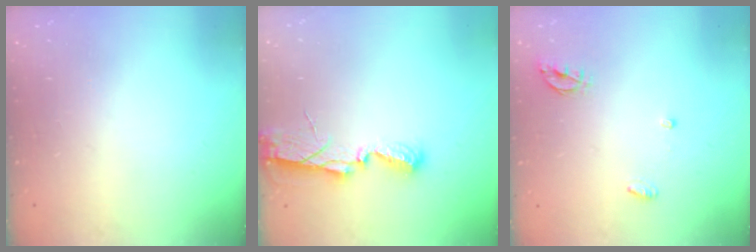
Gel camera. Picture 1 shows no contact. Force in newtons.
{"total": 6.3, "press": 6.2, "slide": 0.4}
{"total": 5.1, "press": 5.1, "slide": 0.6}